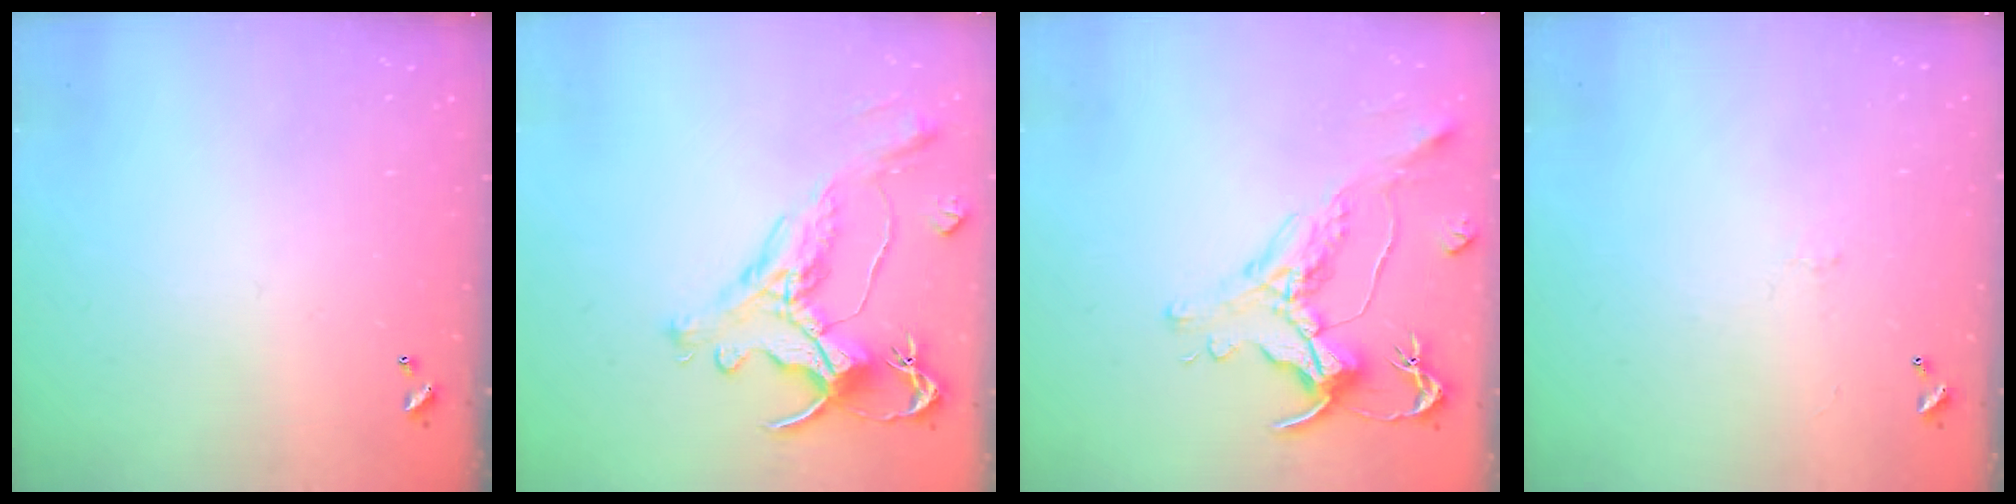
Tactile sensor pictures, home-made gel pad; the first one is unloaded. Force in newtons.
{"total": 1.2, "press": 0.3, "slide": 1.2}
{"total": 1.8, "press": 1.3, "slide": 1.2}
{"total": 0.6, "press": 0.2, "slide": 0.6}